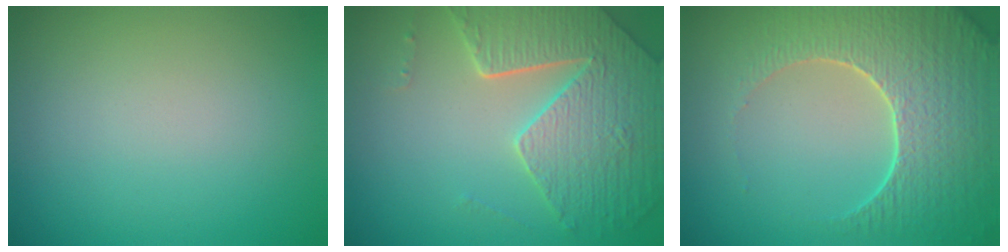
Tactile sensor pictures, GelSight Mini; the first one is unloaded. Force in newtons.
{"total": 6.5, "press": 5.2, "slide": 3.8}
{"total": 6.9, "press": 5.6, "slide": 3.9}